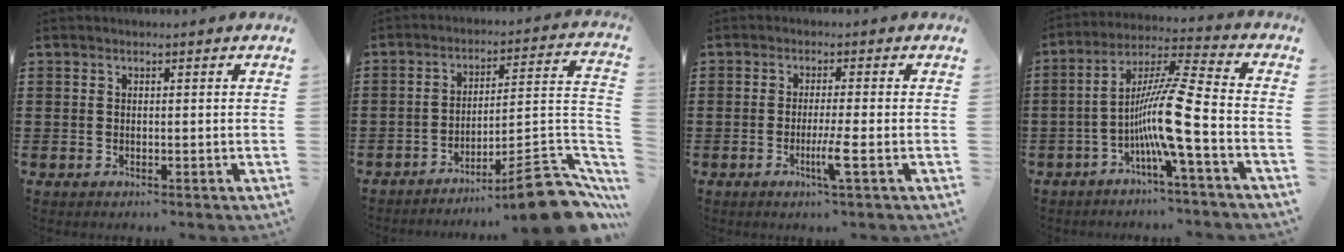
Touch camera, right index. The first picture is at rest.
{"total": 10.9, "force": [-8.3, 1.1, 7.0], "torque": [-0.088, 0.015, -0.153]}
{"total": 4.1, "force": [-1.5, -0.3, 3.8], "torque": [-0.071, -0.017, -0.030]}
{"total": 10.9, "force": [-4.1, -0.7, 10.1], "torque": [-0.204, -0.016, -0.089]}